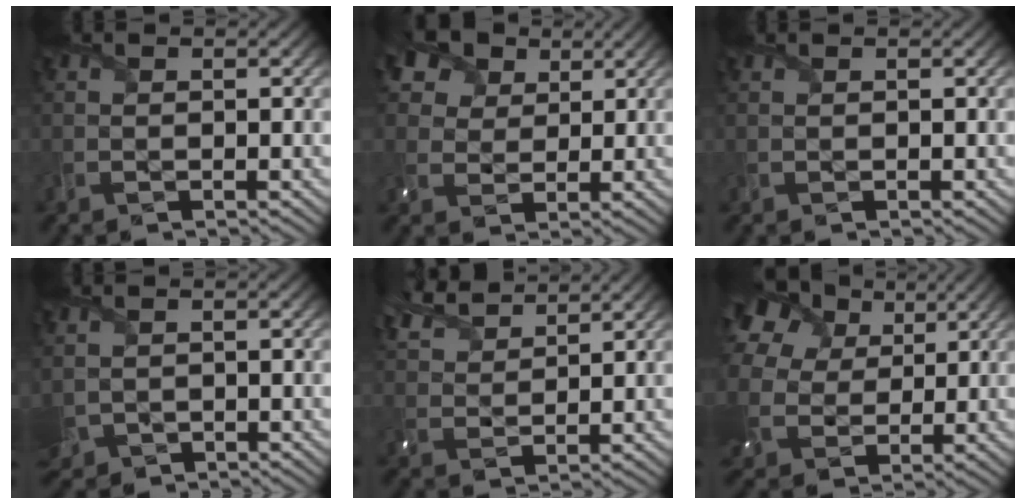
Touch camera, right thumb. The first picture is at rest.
{"total": 10.0, "force": [6.1, 6.8, 4.1], "torque": [-0.149, 0.016, 0.108]}
{"total": 0.0}
{"total": 2.8, "force": [-0.5, 2.3, 1.6], "torque": [-0.052, -0.015, -0.006]}
{"total": 6.4, "force": [5.4, 1.9, 2.8], "torque": [-0.080, 0.018, 0.107]}
{"total": 16.9, "force": [7.0, 12.6, 8.7], "torque": [-0.283, 0.049, 0.135]}